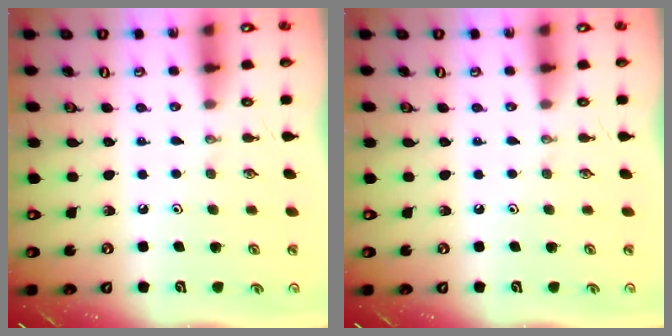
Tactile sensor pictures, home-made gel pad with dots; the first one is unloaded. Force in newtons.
{"total": 0.0}